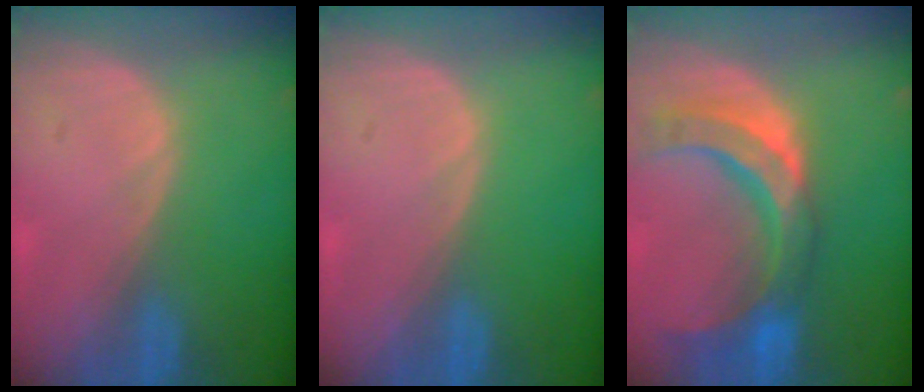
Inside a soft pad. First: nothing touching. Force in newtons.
{"total": 0.0}
{"total": 11.2, "press": 9.5, "slide": 5.9}